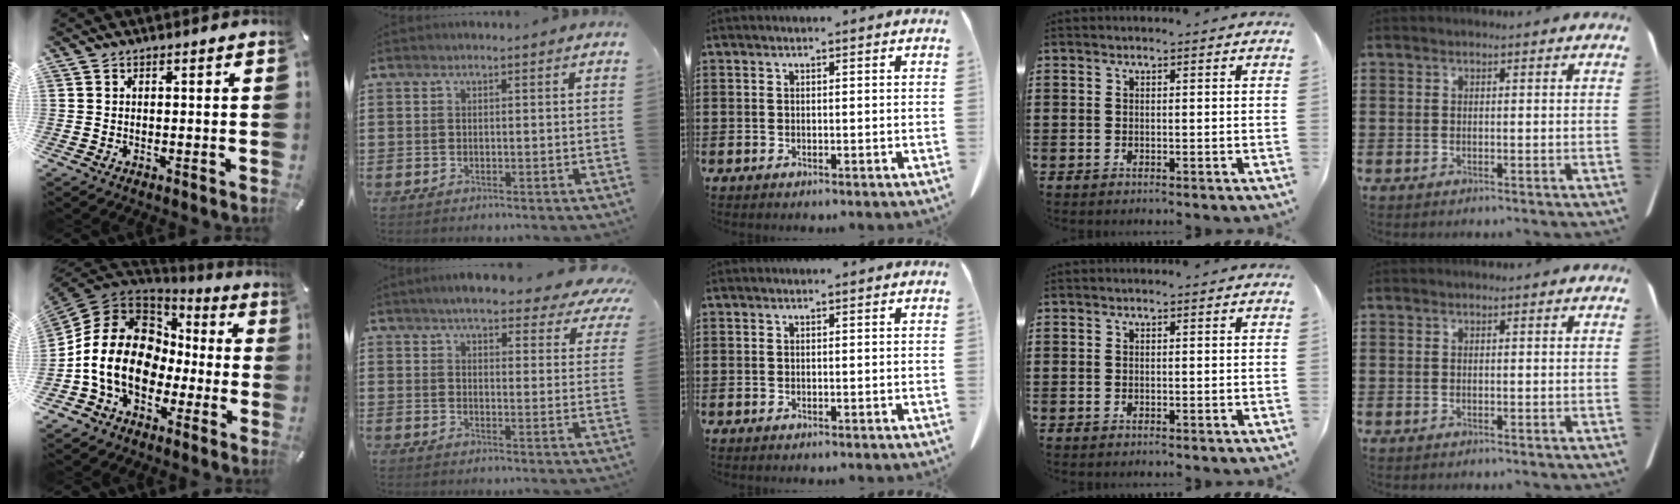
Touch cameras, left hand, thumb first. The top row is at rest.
{"thumb": {"total": 17.3, "force": [-3.4, 13.6, 10.2], "torque": [-0.229, 0.016, -0.063]}, "index": {"total": 5.9, "force": [5.2, 0.6, 2.6], "torque": [-0.062, -0.022, 0.090]}}